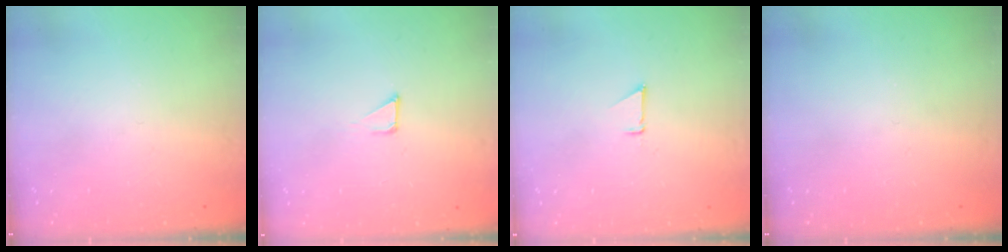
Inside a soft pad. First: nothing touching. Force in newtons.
{"total": 1.3, "press": 1.3, "slide": 0.0}
{"total": 0.9, "press": 0.9, "slide": 0.1}
{"total": 0.0}